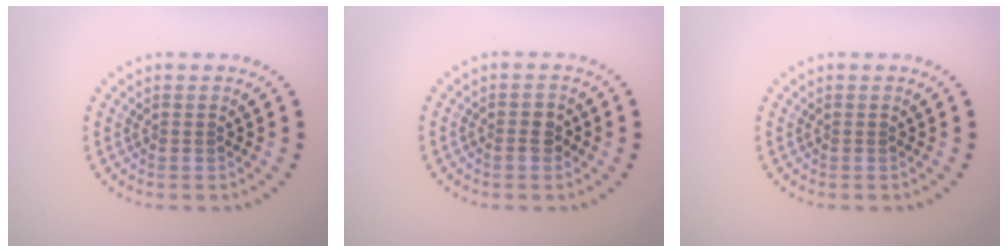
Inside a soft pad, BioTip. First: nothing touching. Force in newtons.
{"total": 1.6, "press": 1.5, "slide": 0.5}
{"total": 0.0}